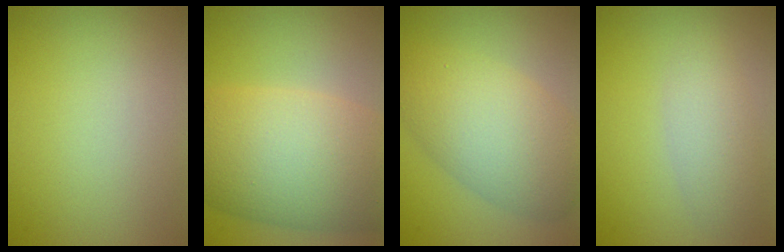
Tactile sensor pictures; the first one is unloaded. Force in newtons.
{"total": 11.3, "press": 11.3, "slide": 0.5}
{"total": 7.4, "press": 7.4, "slide": 0.3}
{"total": 2.9, "press": 2.9, "slide": 0.1}